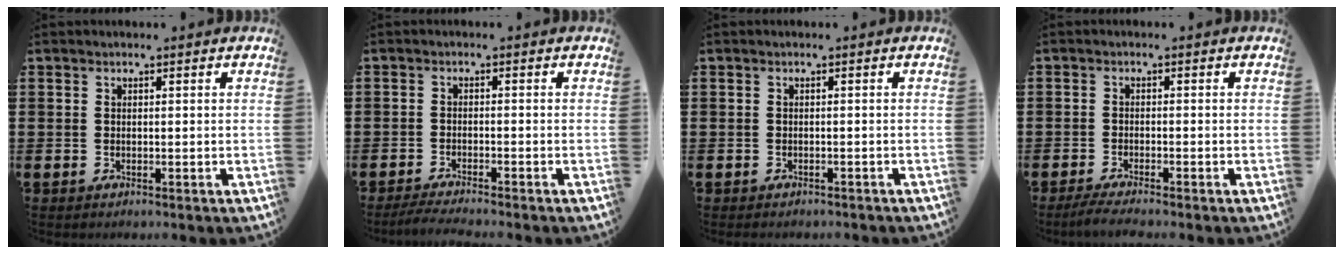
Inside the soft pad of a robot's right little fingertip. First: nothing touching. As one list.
[{"total": 2.0, "force": [-1.8, -0.1, 0.9], "torque": [-0.014, 0.003, -0.033]}, {"total": 0.6, "force": [-0.6, 0.0, 0.0], "torque": [-0.001, -0.002, -0.012]}, {"total": 1.9, "force": [-1.5, 0.0, 1.2], "torque": [-0.019, 0.001, -0.028]}]